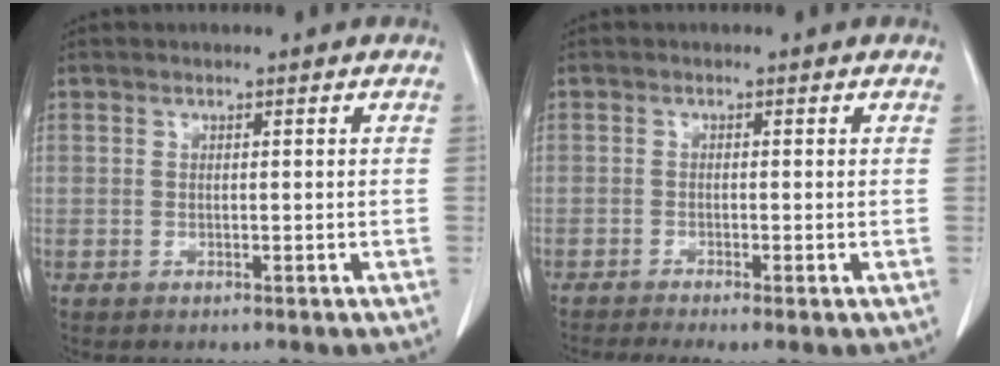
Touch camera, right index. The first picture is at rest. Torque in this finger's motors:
{"motor_torque": [0.78, -0.73, 0.19, 0.08]}